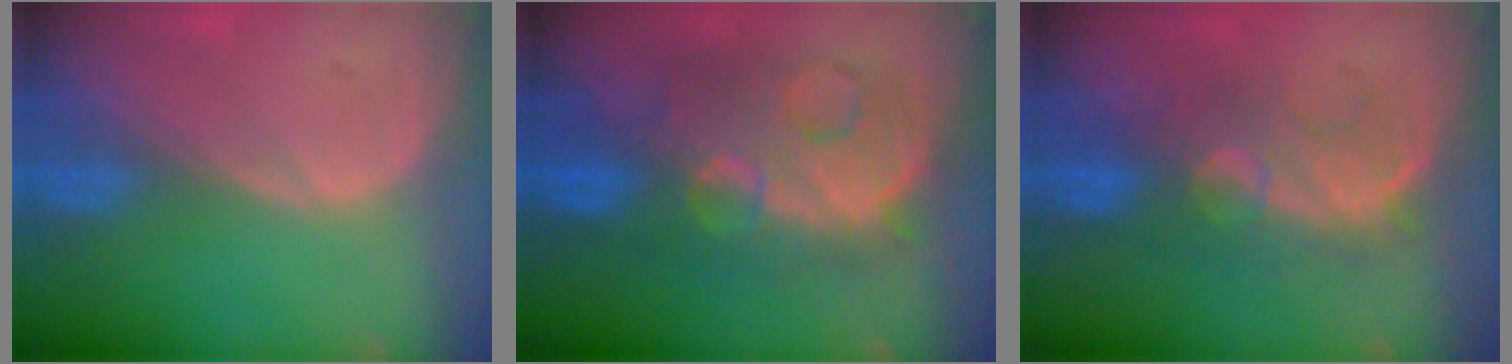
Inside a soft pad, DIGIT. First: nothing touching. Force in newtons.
{"total": 12.3, "press": 12.2, "slide": 1.2}
{"total": 7.9, "press": 7.8, "slide": 1.3}